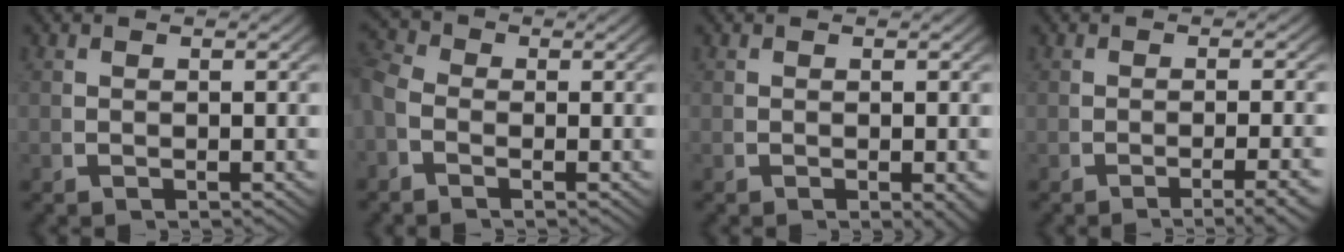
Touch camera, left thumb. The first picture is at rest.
{"total": 2.8, "force": [-0.7, 2.3, 1.5], "torque": [-0.041, -0.007, -0.020]}
{"total": 1.2, "force": [-0.3, 0.3, 1.1], "torque": [-0.015, -0.004, -0.002]}
{"total": 4.0, "force": [-2.6, 0.9, 2.8], "torque": [-0.042, -0.006, -0.038]}